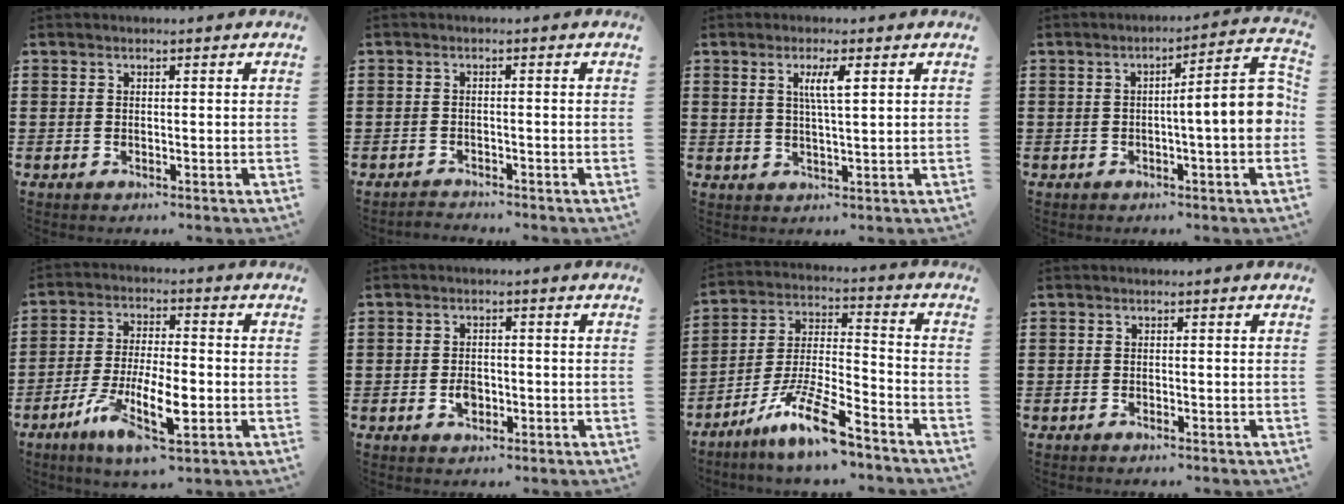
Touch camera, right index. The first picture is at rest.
{"total": 1.4, "force": [-1.4, 0.1, -0.1], "torque": [-0.004, 0.003, -0.031]}
{"total": 3.7, "force": [1.3, 0.5, 3.5], "torque": [-0.071, 0.004, 0.018]}
{"total": 8.7, "force": [-0.6, 1.2, 8.6], "torque": [-0.133, -0.008, -0.013]}
{"total": 9.5, "force": [-3.8, 3.3, 8.0], "torque": [-0.169, -0.005, -0.073]}
{"total": 2.6, "force": [-0.8, 1.7, 1.9], "torque": [-0.036, 0.001, -0.014]}
{"total": 12.0, "force": [-9.2, 1.5, 7.6], "torque": [-0.157, 0.014, -0.180]}
{"total": 0.6, "force": [-0.6, 0.0, 0.2], "torque": [-0.006, -0.002, -0.012]}